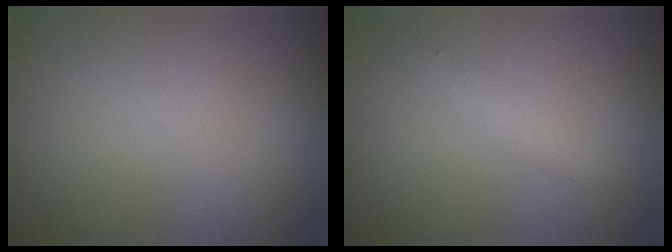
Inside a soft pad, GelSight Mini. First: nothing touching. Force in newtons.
{"total": 2.0, "press": 2.0, "slide": 0.0}